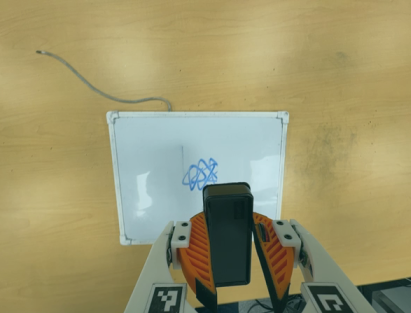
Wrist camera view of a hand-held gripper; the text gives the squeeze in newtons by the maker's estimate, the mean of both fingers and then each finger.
{"total": 7.2, "left": 7.7, "right": 6.8}